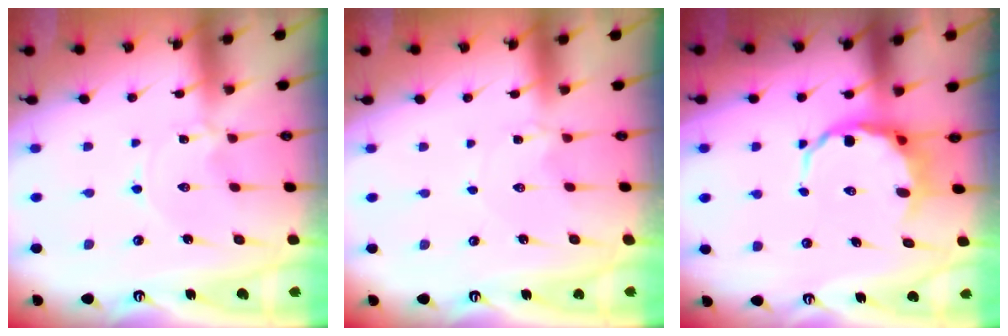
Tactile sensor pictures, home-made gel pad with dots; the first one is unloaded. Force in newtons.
{"total": 1.8, "press": 1.8, "slide": 0.3}
{"total": 7.8, "press": 7.5, "slide": 2.0}